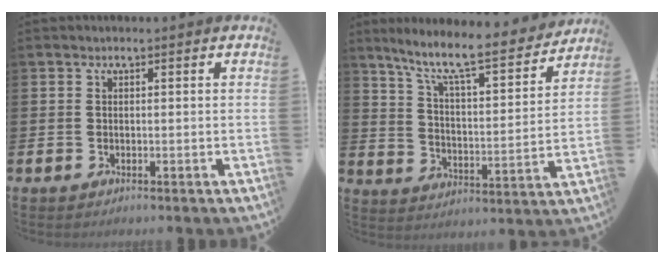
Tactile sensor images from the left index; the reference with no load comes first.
{"total": 9.7, "force": [8.2, 1.4, 4.9], "torque": [-0.126, -0.053, 0.135]}